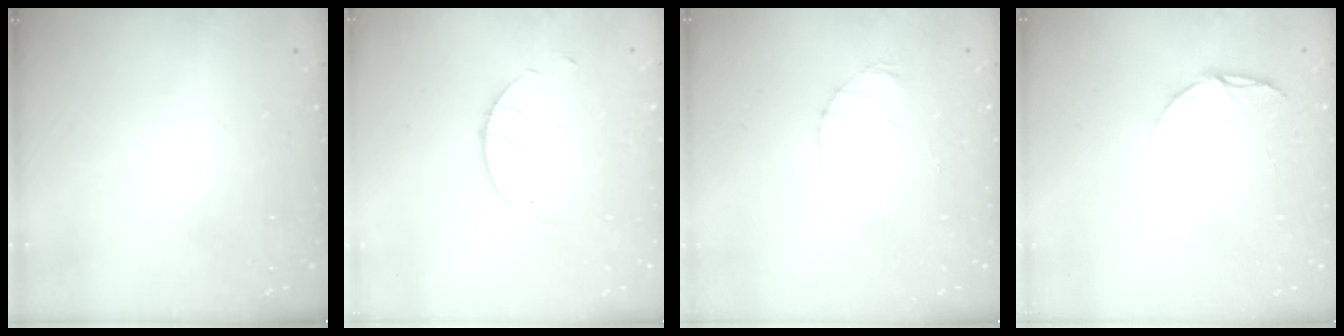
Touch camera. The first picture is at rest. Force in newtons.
{"total": 2.7, "press": 2.7, "slide": 0.3}
{"total": 1.4, "press": 1.4, "slide": 0.2}
{"total": 5.6, "press": 5.6, "slide": 0.5}